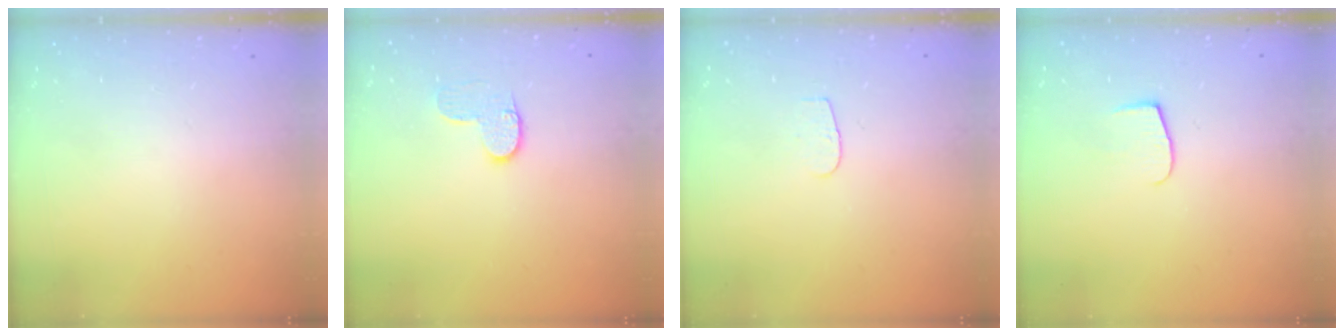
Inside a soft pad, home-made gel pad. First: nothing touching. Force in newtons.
{"total": 6.3, "press": 6.3, "slide": 0.3}
{"total": 3.7, "press": 3.7, "slide": 0.4}
{"total": 4.9, "press": 4.9, "slide": 0.5}